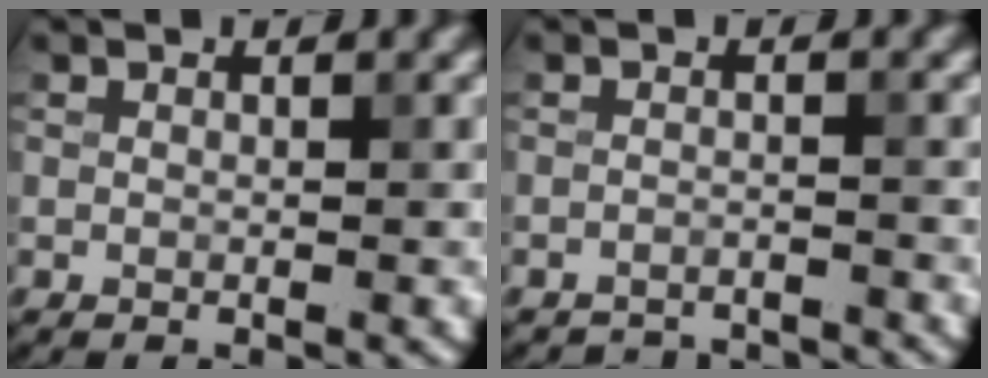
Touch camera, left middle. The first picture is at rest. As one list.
[{"total": 3.8, "force": [-3.8, 0.3, 0.3], "torque": [-0.001, -0.009, -0.058]}]